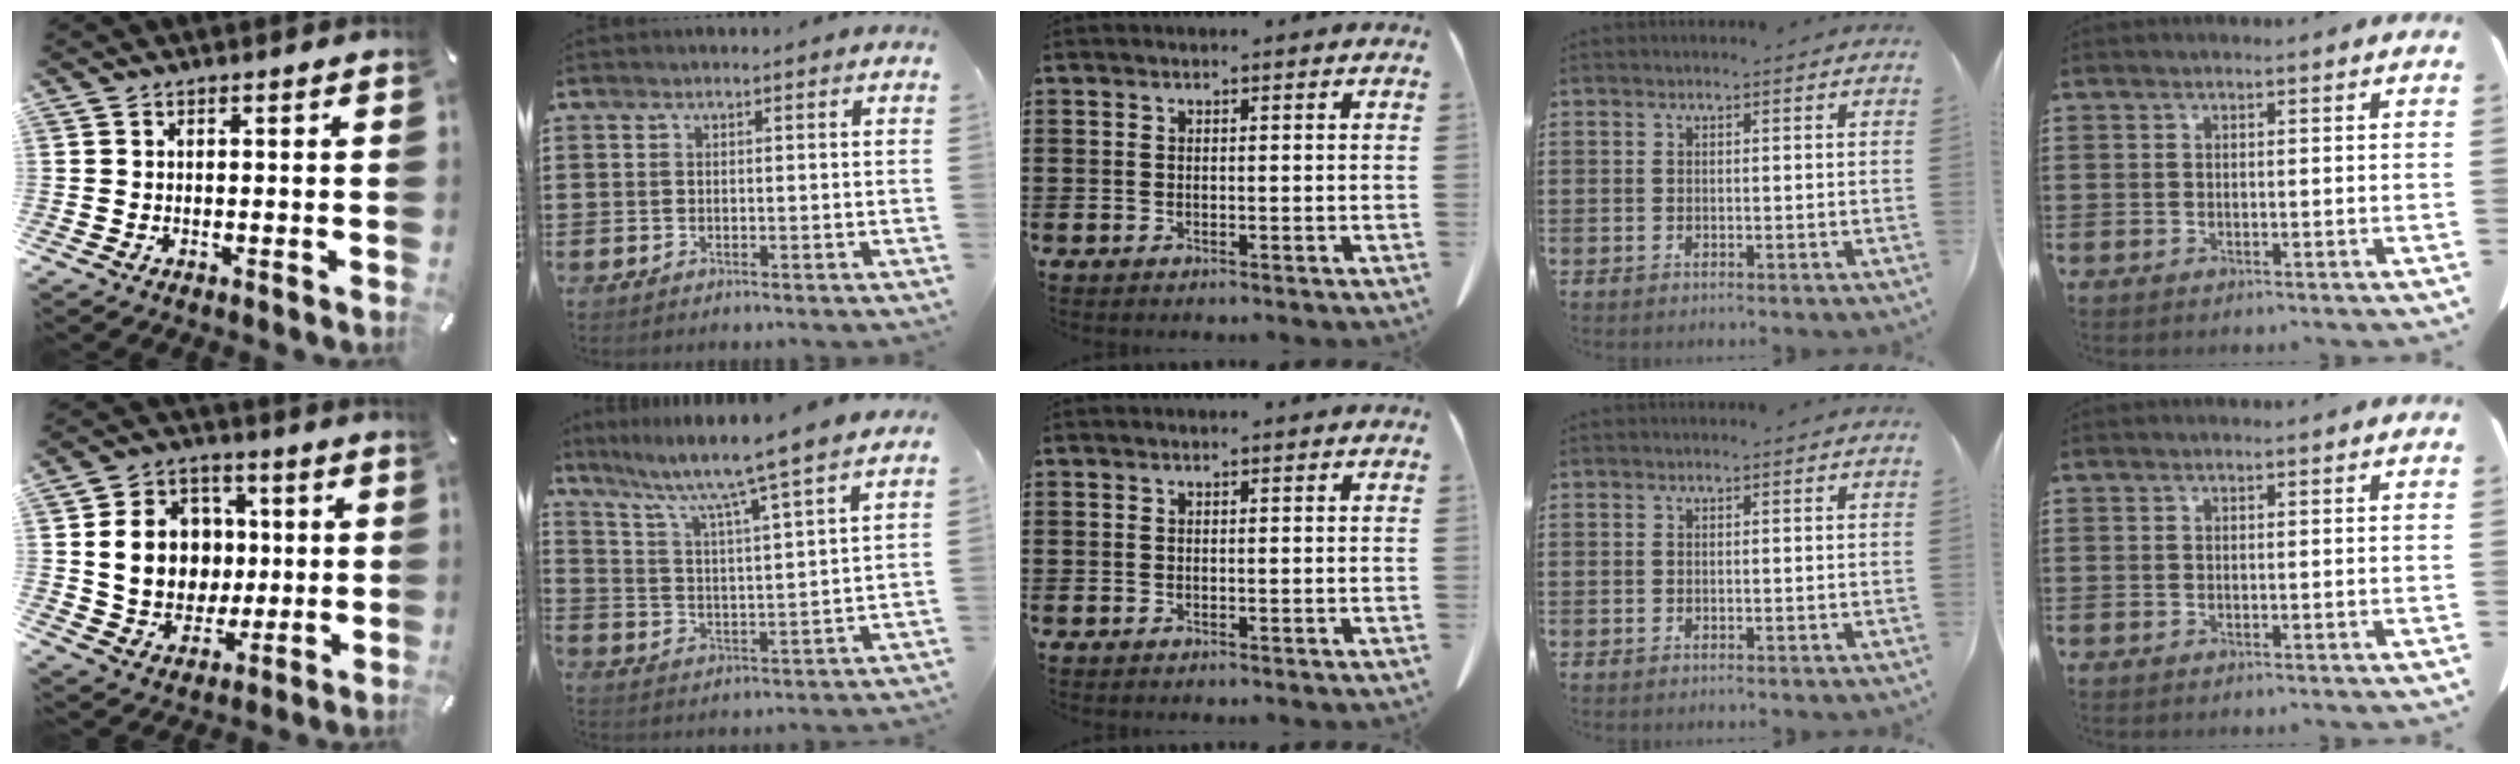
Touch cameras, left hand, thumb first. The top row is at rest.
{"thumb": {"total": 13.9, "force": [1.4, 12.4, 6.2], "torque": [-0.111, 0.009, 0.035]}, "index": {"total": 7.4, "force": [6.1, -1.2, 4.0], "torque": [-0.103, -0.052, 0.093]}}